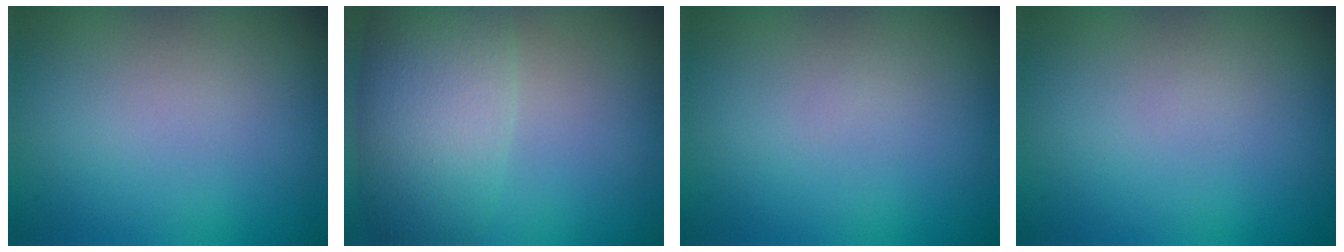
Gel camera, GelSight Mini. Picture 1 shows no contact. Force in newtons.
{"total": 7.8, "press": 7.8, "slide": 0.5}
{"total": 0.0}
{"total": 0.0}